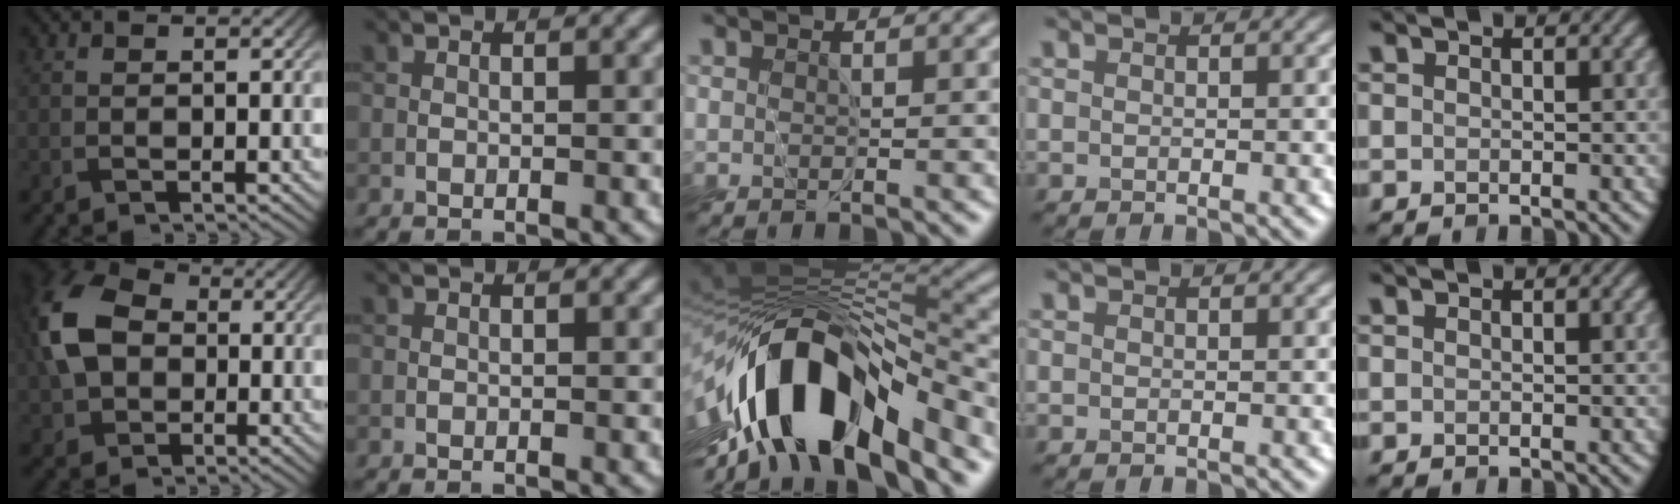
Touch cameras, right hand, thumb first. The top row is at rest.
{"thumb": {"total": 11.7, "force": [0.4, 8.5, 8.0], "torque": [-0.209, 0.015, -0.007]}, "middle": {"total": 12.8, "force": [-6.7, 5.4, 9.5], "torque": [-0.153, 0.004, -0.115]}}